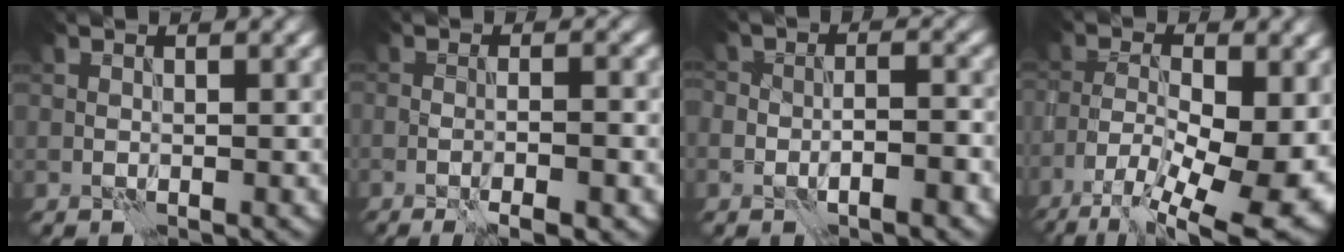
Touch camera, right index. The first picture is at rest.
{"total": 4.8, "force": [-2.2, 1.1, 4.2], "torque": [-0.053, 0.003, -0.024]}
{"total": 3.4, "force": [-1.8, 1.5, 2.4], "torque": [-0.022, 0.008, -0.031]}
{"total": 13.2, "force": [-6.8, 5.0, 10.1], "torque": [-0.168, -0.015, -0.110]}